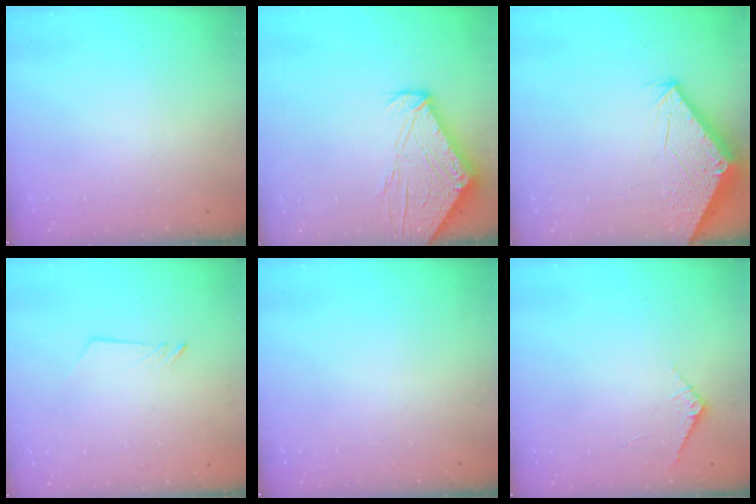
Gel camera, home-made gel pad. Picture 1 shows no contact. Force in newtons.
{"total": 12.8, "press": 12.7, "slide": 1.6}
{"total": 2.7, "press": 2.7, "slide": 0.1}
{"total": 2.5, "press": 2.5, "slide": 0.2}
{"total": 0.0}
{"total": 6.1, "press": 6.1, "slide": 0.5}